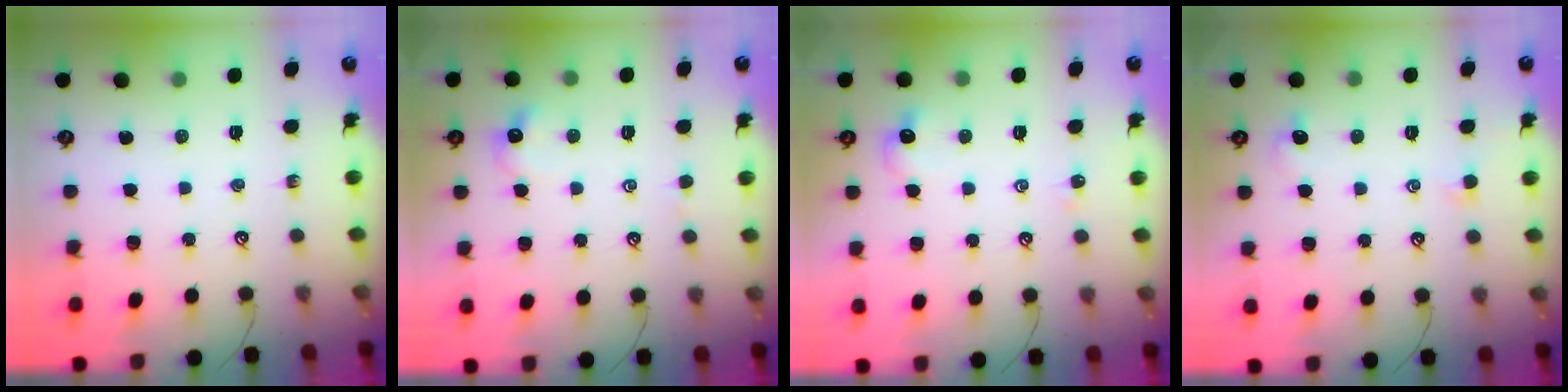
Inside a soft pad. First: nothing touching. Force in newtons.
{"total": 2.4, "press": 2.4, "slide": 0.4}
{"total": 2.7, "press": 2.6, "slide": 0.5}
{"total": 1.0, "press": 0.8, "slide": 0.6}